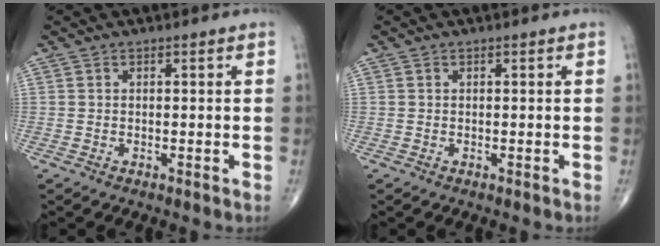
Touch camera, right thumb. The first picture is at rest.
{"total": 0.0}